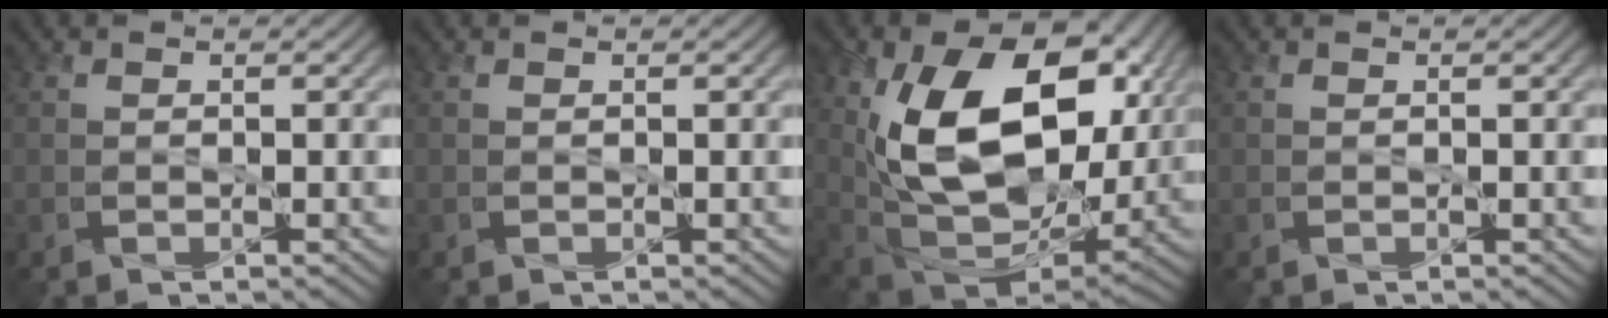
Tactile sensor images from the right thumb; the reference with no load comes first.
{"total": 0.0}
{"total": 18.4, "force": [4.8, 11.4, 13.6], "torque": [-0.248, -0.013, 0.090]}
{"total": 0.0}